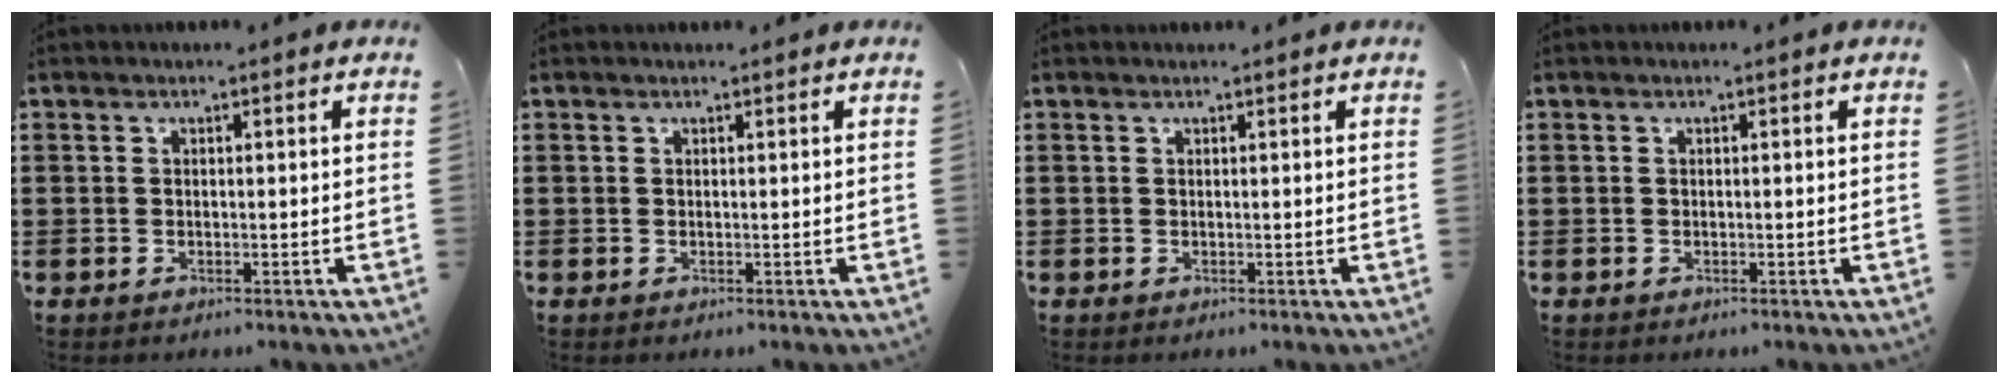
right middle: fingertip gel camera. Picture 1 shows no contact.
{"total": 0.0}
{"total": 0.0}
{"total": 0.0}